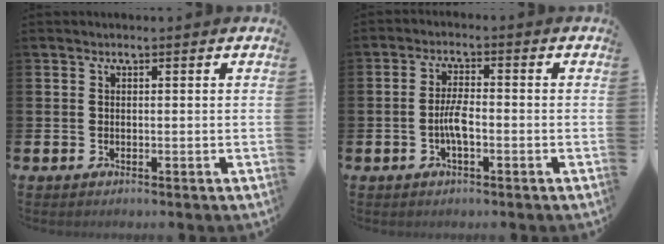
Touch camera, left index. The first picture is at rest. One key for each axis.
{"total": 3.2, "fx": -1.0, "fy": 1.0, "fz": 2.9, "tx": -0.067, "ty": 0.006, "tz": -0.020}